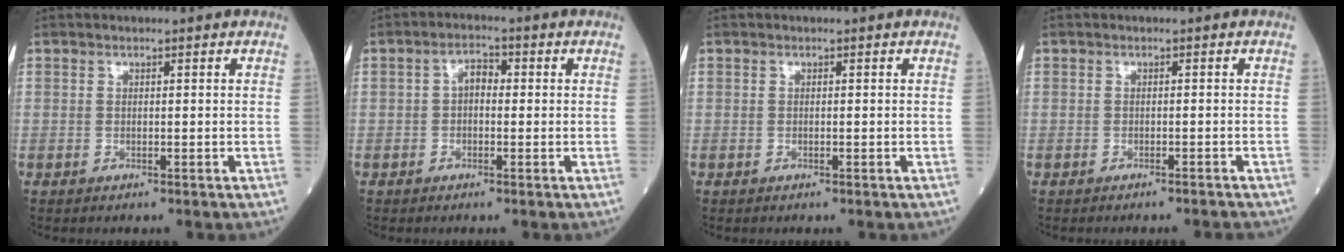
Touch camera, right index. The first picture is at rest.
{"total": 2.8, "force": [0.0, 1.6, 2.3], "torque": [-0.033, 0.014, -0.003]}
{"total": 0.0}
{"total": 2.7, "force": [-2.6, 0.1, 0.6], "torque": [-0.009, -0.005, -0.032]}